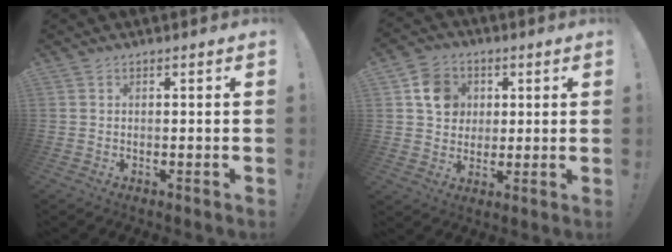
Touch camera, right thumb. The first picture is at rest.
{"total": 10.6, "force": [3.1, 9.5, 3.7], "torque": [-0.042, -0.005, 0.064]}